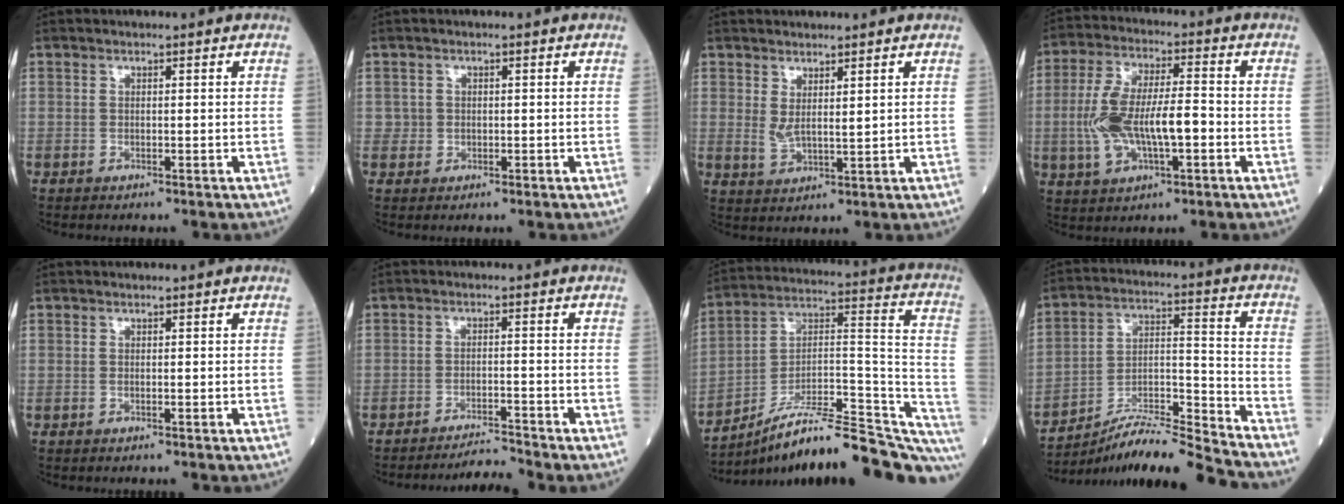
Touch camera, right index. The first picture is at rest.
{"total": 1.3, "force": [0.0, 1.3, 0.1], "torque": [0.006, 0.004, -0.001]}
{"total": 3.2, "force": [1.5, 0.9, 2.7], "torque": [-0.062, -0.005, 0.039]}
{"total": 11.9, "force": [-1.9, 4.0, 11.1], "torque": [-0.229, 0.015, -0.028]}
{"total": 0.0}
{"total": 3.9, "force": [-3.7, -1.5, 0.0], "torque": [-0.003, -0.010, -0.061]}
{"total": 25.0, "force": [-20.4, 3.6, 14.1], "torque": [-0.131, 0.039, -0.305]}
{"total": 15.7, "force": [-14.7, -1.5, 5.2], "torque": [-0.088, 0.021, -0.257]}